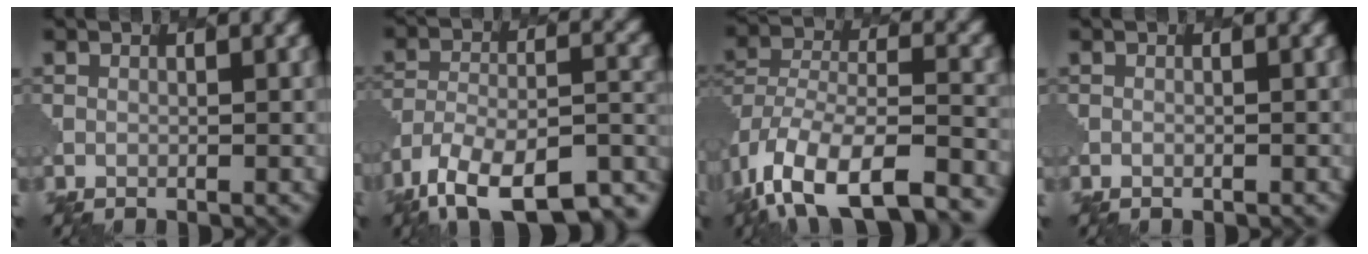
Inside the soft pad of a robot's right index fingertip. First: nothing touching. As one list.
[{"total": 14.3, "force": [-11.1, 5.2, 7.4], "torque": [-0.147, -0.014, -0.161]}, {"total": 15.1, "force": [-10.0, 6.9, 8.9], "torque": [-0.183, -0.024, -0.139]}, {"total": 0.6, "force": [-0.4, 0.4, 0.2], "torque": [0.001, 0.002, 0.000]}]